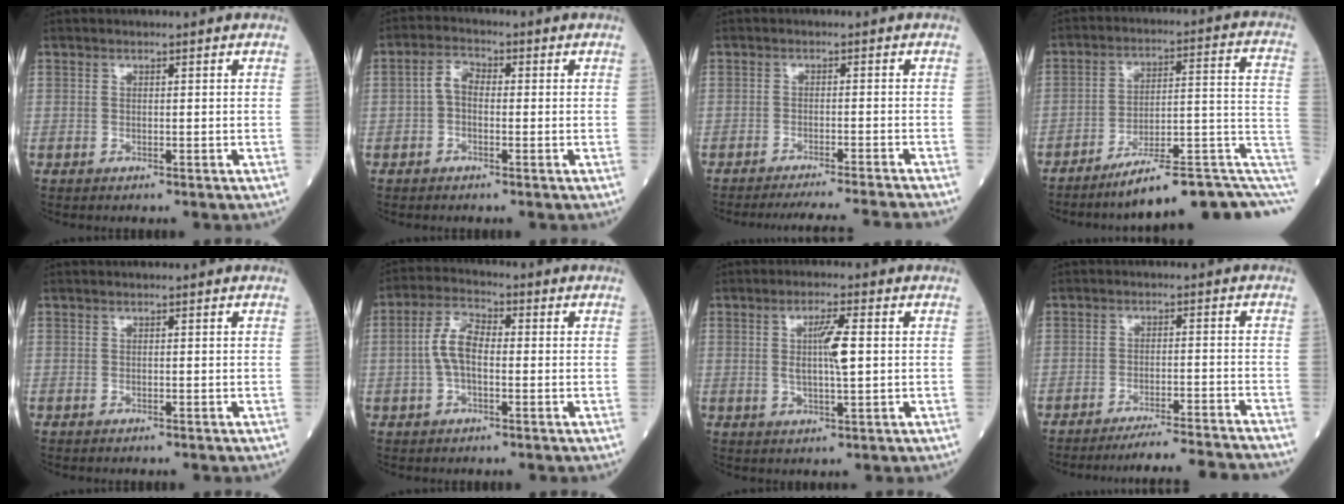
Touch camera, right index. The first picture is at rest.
{"total": 3.3, "force": [-0.3, 2.0, 2.6], "torque": [-0.047, 0.013, -0.010]}
{"total": 11.8, "force": [-11.1, -1.9, 3.5], "torque": [-0.024, -0.023, -0.148]}
{"total": 16.6, "force": [-9.8, 3.2, 13.0], "torque": [-0.111, 0.068, -0.131]}
{"total": 0.0}
{"total": 6.2, "force": [-0.2, 2.9, 5.5], "torque": [-0.121, 0.020, -0.010]}
{"total": 5.4, "force": [0.7, 0.5, 5.4], "torque": [-0.096, 0.000, 0.012]}
{"total": 11.0, "force": [-10.6, -1.4, 2.6], "torque": [-0.015, -0.009, -0.150]}